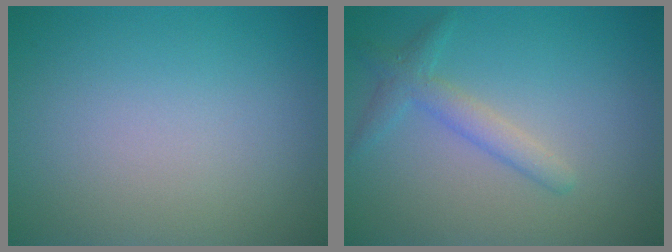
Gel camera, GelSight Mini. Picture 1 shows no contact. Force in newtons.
{"total": 2.3, "press": 2.3, "slide": 0.1}